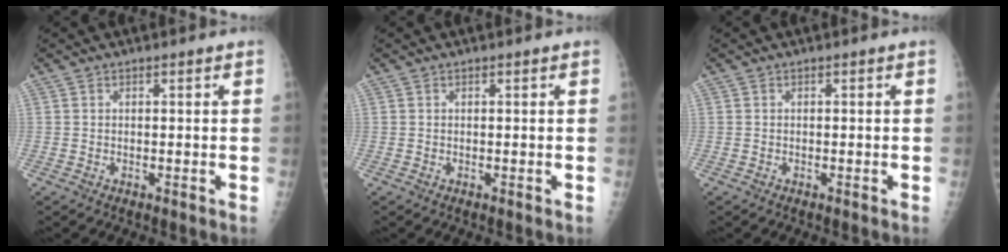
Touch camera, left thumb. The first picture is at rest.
{"total": 0.0}
{"total": 0.0}